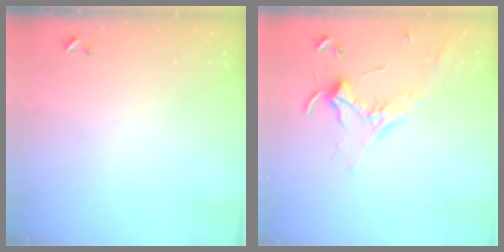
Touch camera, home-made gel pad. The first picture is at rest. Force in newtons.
{"total": 2.3, "press": 2.3, "slide": 0.5}